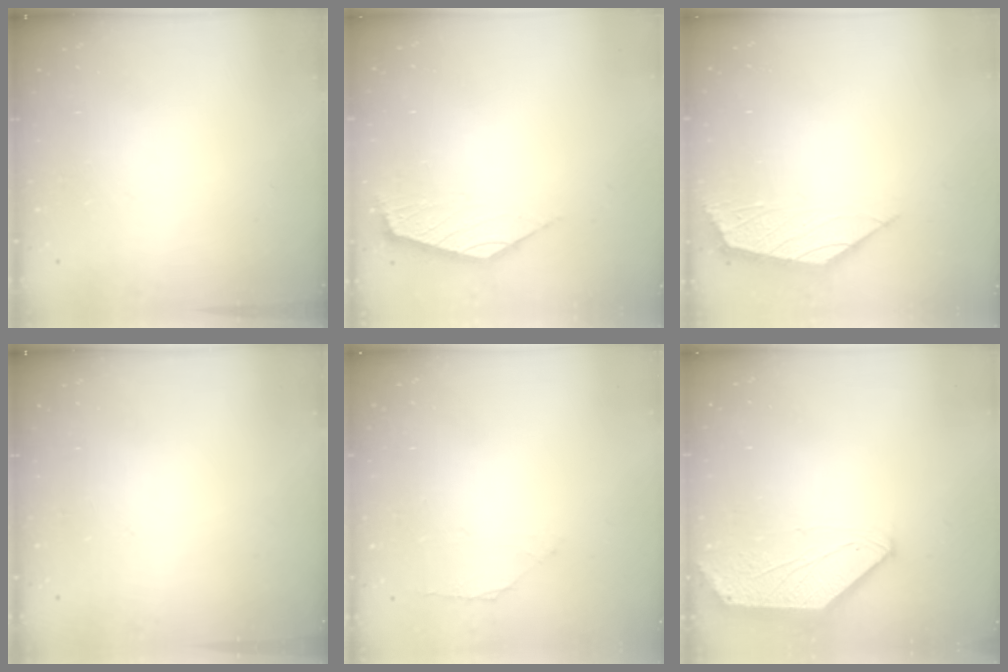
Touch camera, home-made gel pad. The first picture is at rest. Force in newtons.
{"total": 2.4, "press": 2.3, "slide": 0.6}
{"total": 2.2, "press": 2.1, "slide": 0.5}
{"total": 0.0}
{"total": 1.6, "press": 1.5, "slide": 0.6}
{"total": 0.5, "press": 0.4, "slide": 0.3}